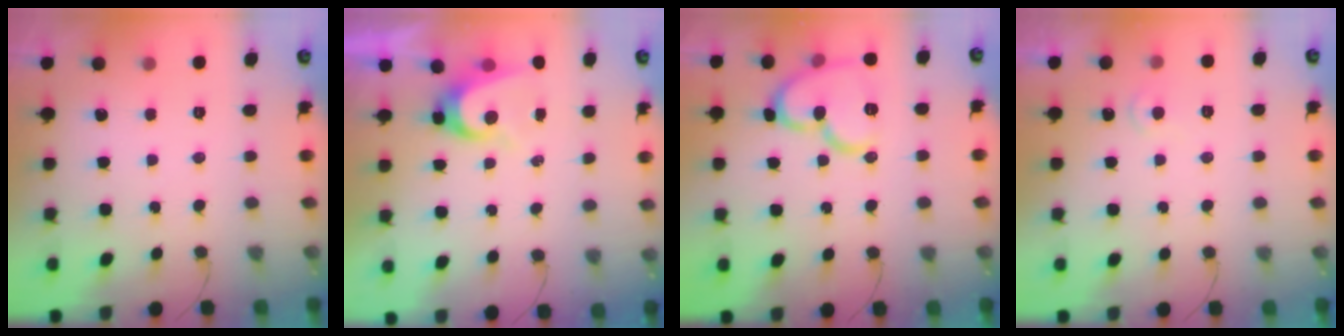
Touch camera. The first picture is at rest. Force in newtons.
{"total": 7.1, "press": 7.1, "slide": 0.8}
{"total": 14.4, "press": 14.3, "slide": 1.1}
{"total": 4.1, "press": 4.1, "slide": 0.5}